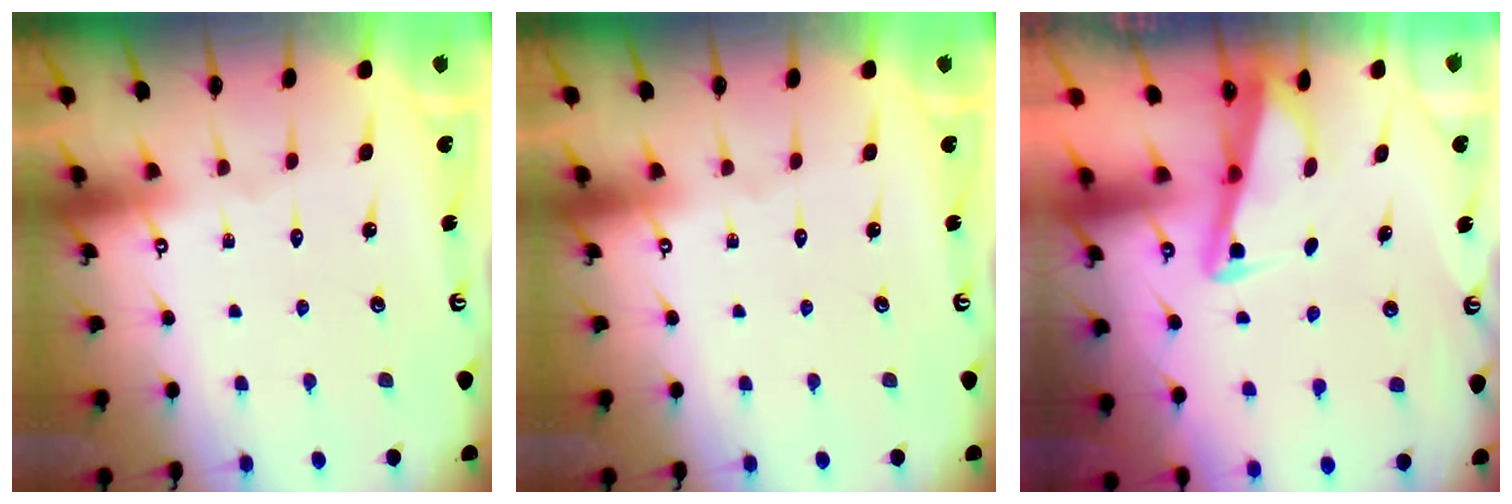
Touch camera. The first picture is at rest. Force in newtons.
{"total": 0.0}
{"total": 2.8, "press": 2.8, "slide": 0.3}